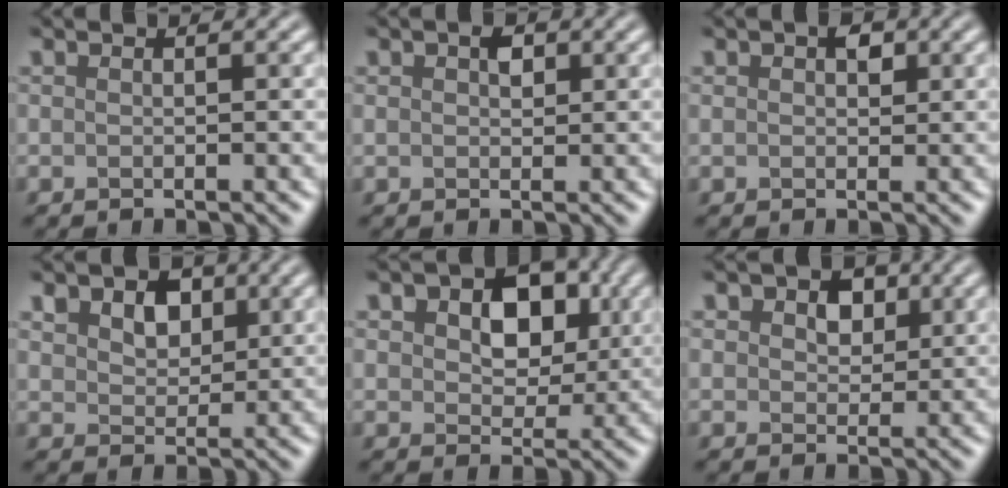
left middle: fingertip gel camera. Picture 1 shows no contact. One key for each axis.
{"total": 0.7, "fx": 0.3, "fy": -0.3, "fz": -0.5, "tx": -0.010, "ty": 0.011, "tz": 0.023}
{"total": 0.6, "fx": 0.4, "fy": -0.2, "fz": -0.4, "tx": -0.011, "ty": 0.013, "tz": 0.024}
{"total": 3.4, "fx": 2.4, "fy": 2.1, "fz": 1.1, "tx": -0.041, "ty": 0.026, "tz": 0.042}
{"total": 5.6, "fx": 2.2, "fy": 3.8, "fz": 3.5, "tx": -0.071, "ty": 0.020, "tz": 0.043}
{"total": 3.2, "fx": 2.2, "fy": 2.0, "fz": 1.1, "tx": -0.038, "ty": 0.024, "tz": 0.033}